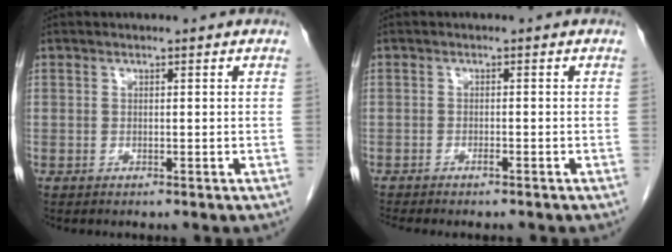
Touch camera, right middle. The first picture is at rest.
{"total": 1.5, "force": [-1.3, -0.1, 0.8], "torque": [-0.018, -0.003, -0.018]}